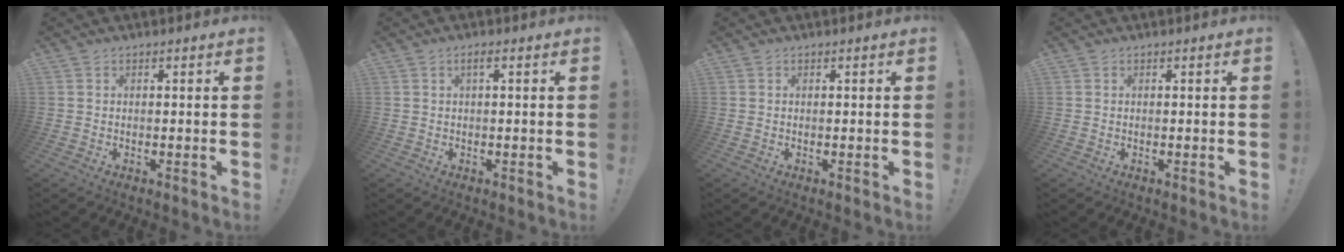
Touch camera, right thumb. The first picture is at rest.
{"total": 1.8, "force": [0.3, 0.1, 1.8], "torque": [-0.033, 0.001, 0.003]}
{"total": 0.0}
{"total": 0.0}